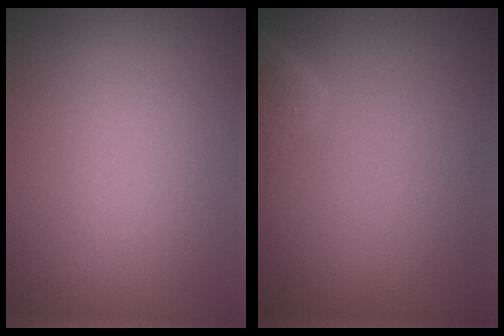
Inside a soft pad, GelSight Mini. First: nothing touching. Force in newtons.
{"total": 2.5, "press": 2.5, "slide": 0.4}